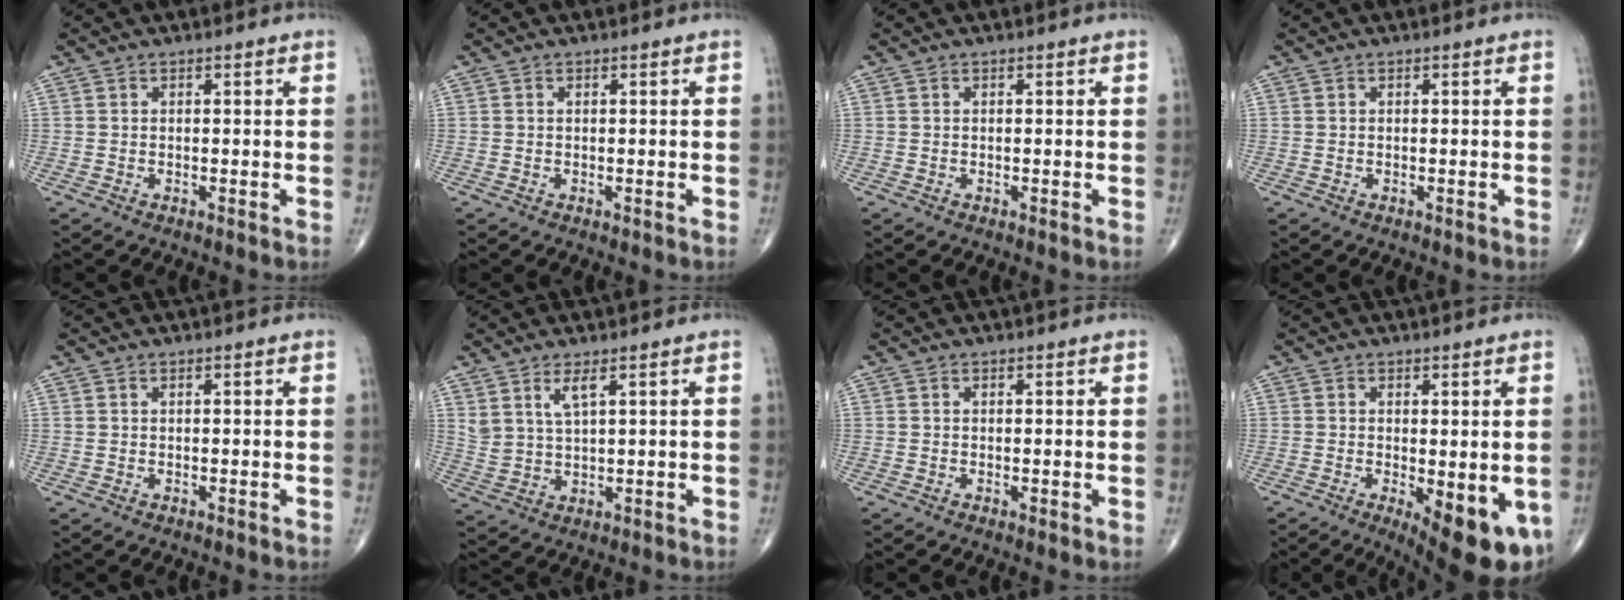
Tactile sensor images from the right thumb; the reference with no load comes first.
{"total": 0.0}
{"total": 0.0}
{"total": 0.0}
{"total": 0.0}
{"total": 3.3, "force": [1.9, 0.9, 2.5], "torque": [-0.055, -0.013, 0.043]}
{"total": 0.7, "force": [0.0, 0.1, 0.6], "torque": [-0.012, -0.004, 0.000]}
{"total": 11.9, "force": [-3.6, 4.1, 10.5], "torque": [-0.127, -0.021, -0.038]}